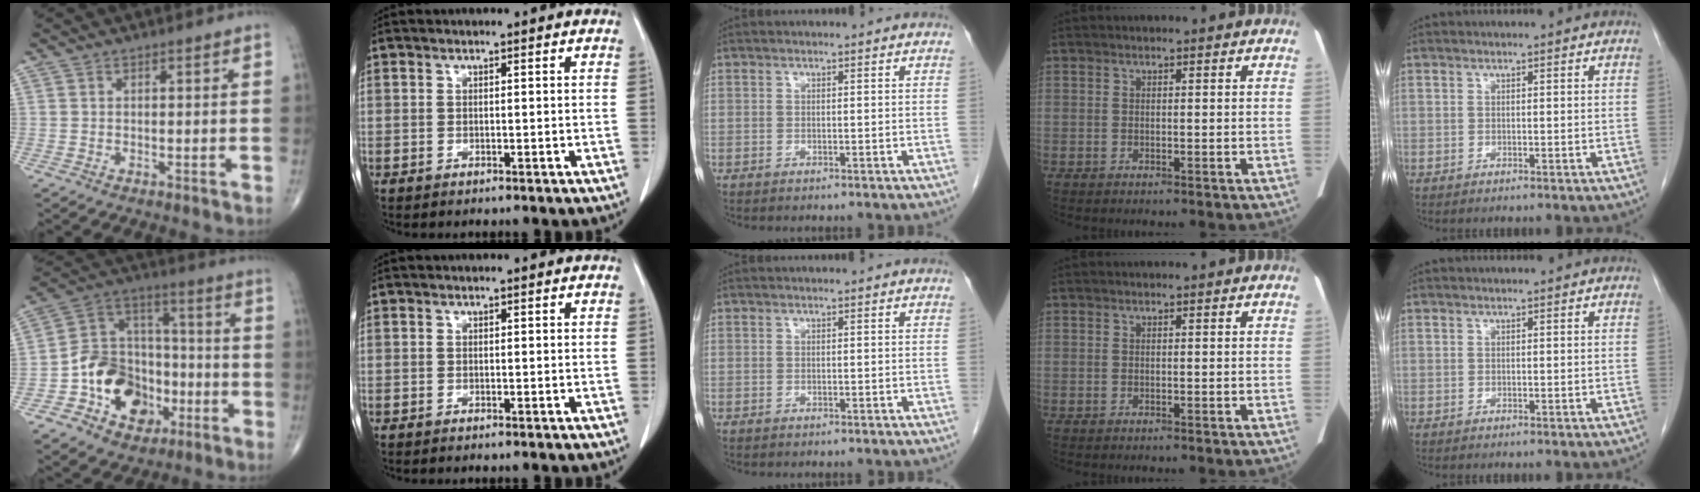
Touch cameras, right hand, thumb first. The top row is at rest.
{"thumb": {"total": 17.1, "force": [-6.1, 13.2, 9.1], "torque": [-0.106, 0.067, -0.099]}}